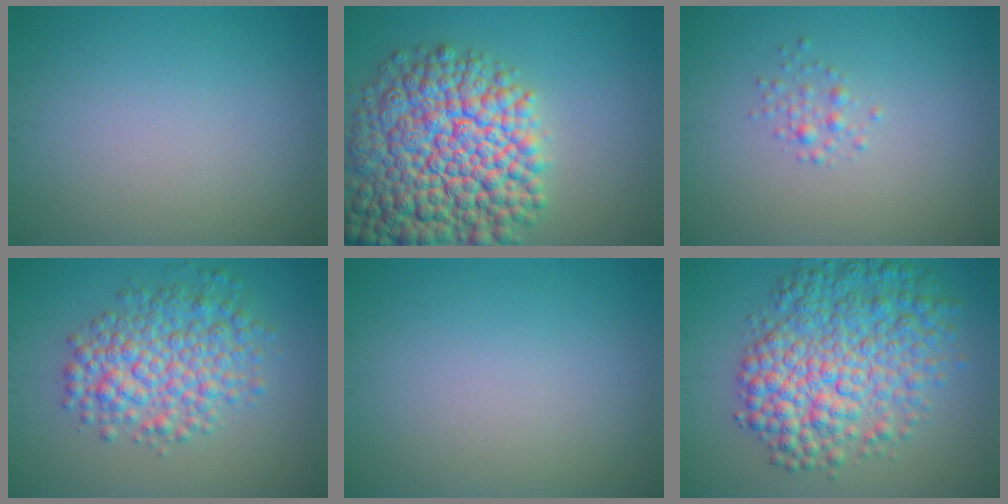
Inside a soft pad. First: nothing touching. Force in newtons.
{"total": 14.5, "press": 14.5, "slide": 0.6}
{"total": 1.2, "press": 1.2, "slide": 0.0}
{"total": 6.0, "press": 6.0, "slide": 0.1}
{"total": 0.0}
{"total": 9.0, "press": 9.0, "slide": 0.1}